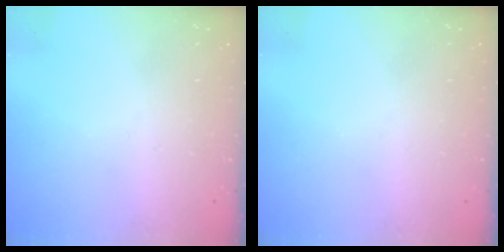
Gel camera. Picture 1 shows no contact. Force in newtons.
{"total": 0.0}